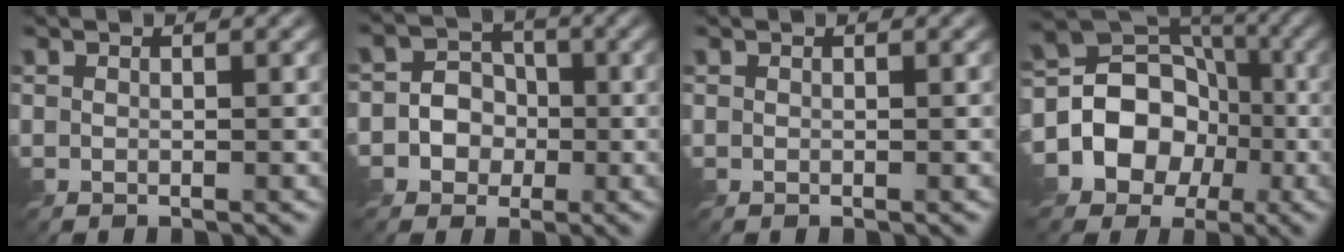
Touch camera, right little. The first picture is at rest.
{"total": 4.5, "force": [-1.2, 4.2, 1.1], "torque": [-0.004, 0.020, -0.042]}
{"total": 0.0}
{"total": 13.5, "force": [-4.2, 11.6, 5.5], "torque": [-0.113, 0.003, -0.090]}